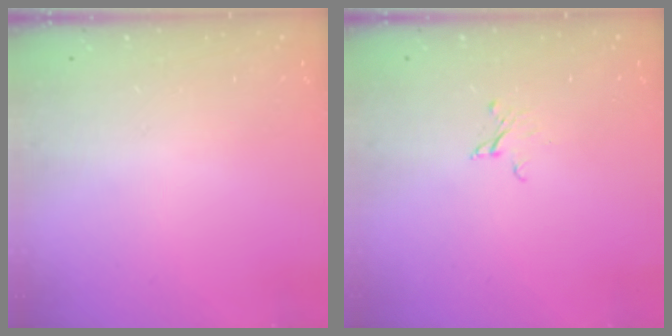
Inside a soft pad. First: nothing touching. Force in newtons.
{"total": 2.0, "press": 2.0, "slide": 0.1}